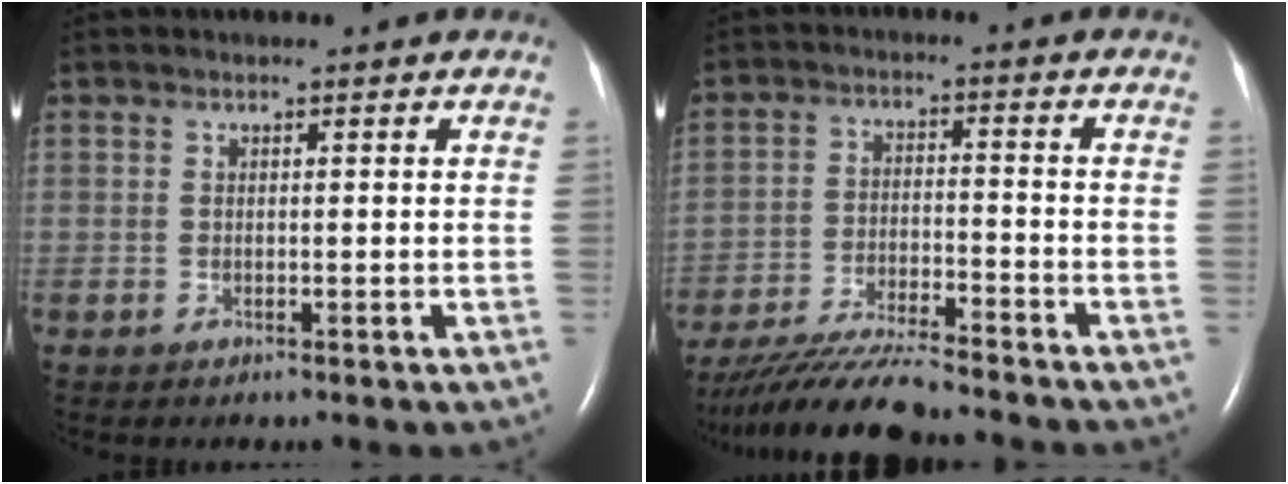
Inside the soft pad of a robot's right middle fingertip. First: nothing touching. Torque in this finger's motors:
{"motor_torque": [1.08, -1.06, 0.17, 0.04]}